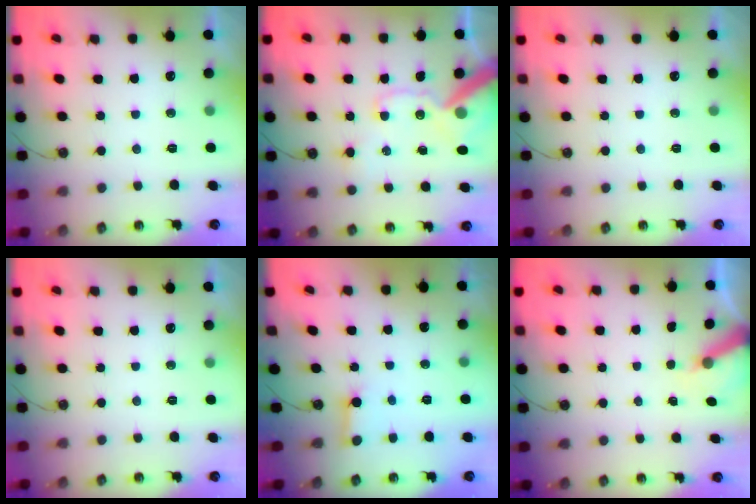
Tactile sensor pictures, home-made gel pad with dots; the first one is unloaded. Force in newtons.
{"total": 15.4, "press": 15.2, "slide": 2.2}
{"total": 0.0}
{"total": 0.0}
{"total": 2.8, "press": 2.8, "slide": 0.3}
{"total": 6.1, "press": 6.1, "slide": 0.2}